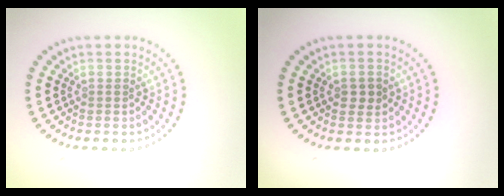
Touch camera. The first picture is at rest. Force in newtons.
{"total": 1.5, "press": 1.5, "slide": 0.1}